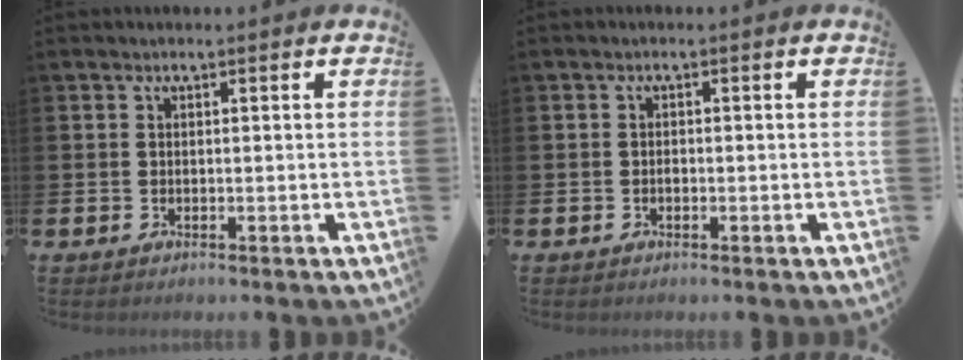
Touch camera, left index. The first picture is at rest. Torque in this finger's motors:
{"motor_torque": [0.03, -0.07, -0.11, -0.01]}